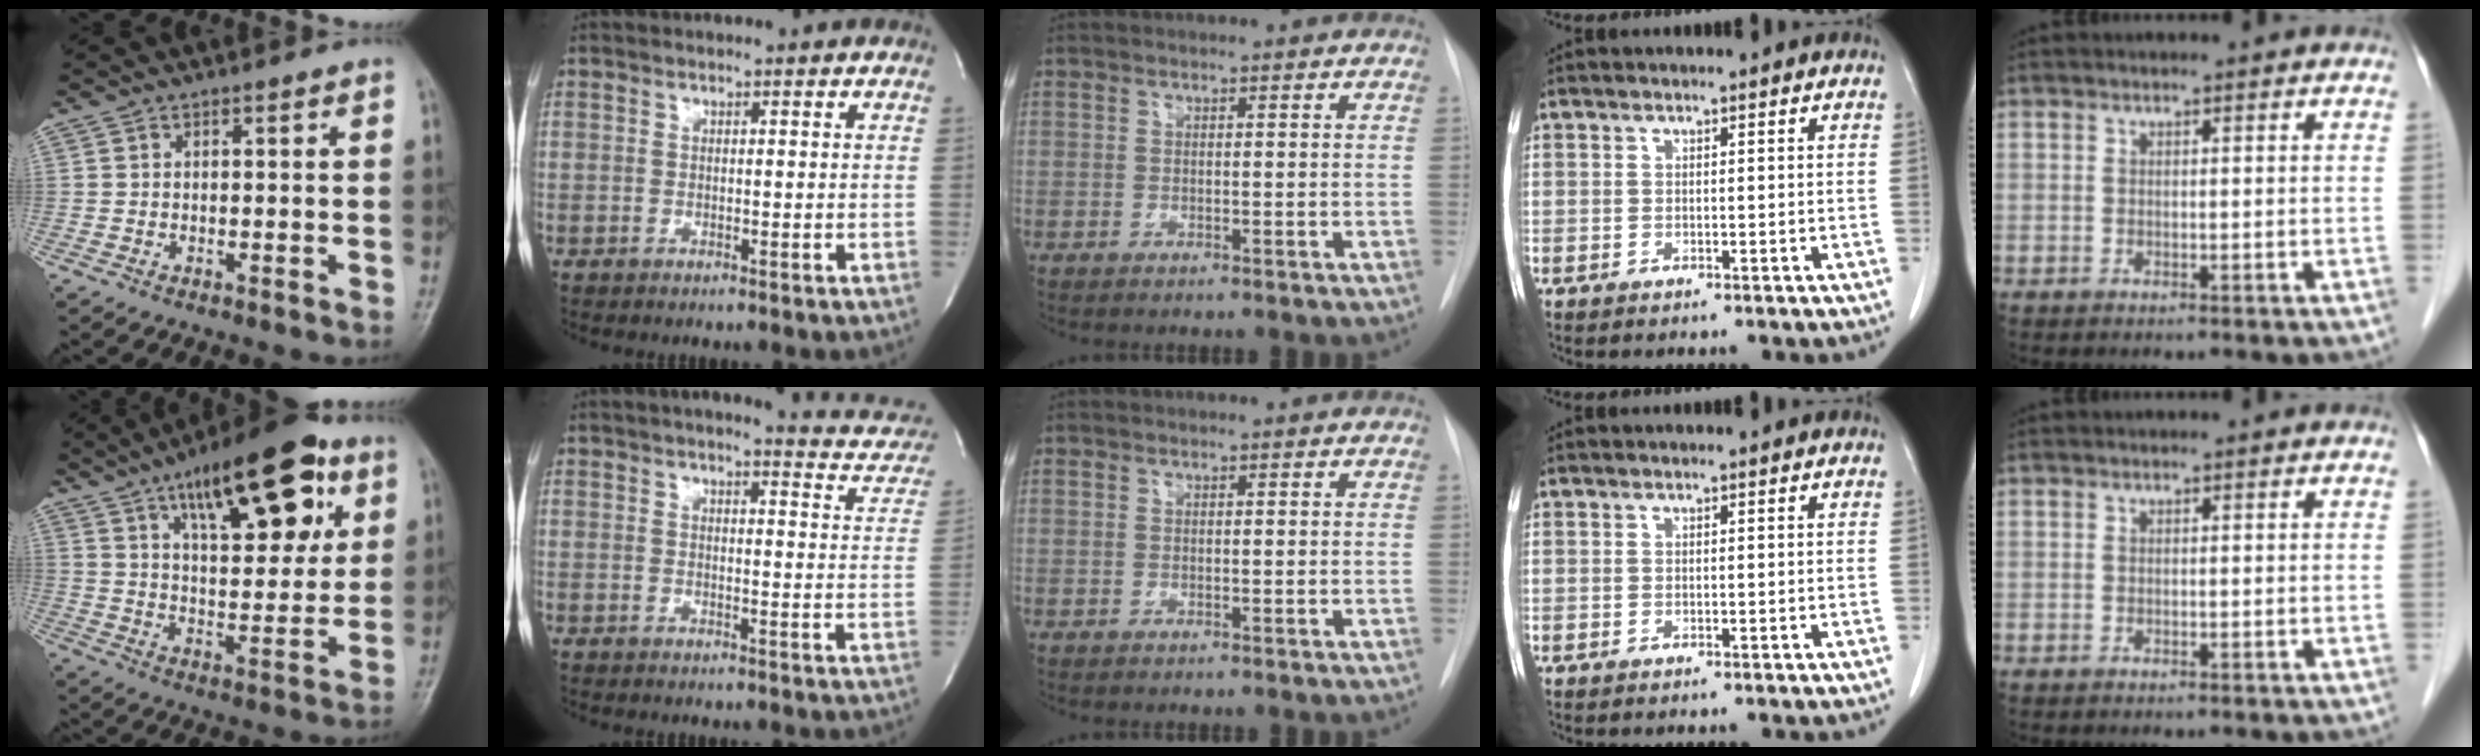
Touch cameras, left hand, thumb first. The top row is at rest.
{"thumb": {"total": 22.0, "force": [10.6, 8.9, 17.0], "torque": [-0.214, -0.028, 0.166]}, "index": {"total": 9.1, "force": [8.0, 1.7, 4.0], "torque": [-0.034, -0.023, 0.065]}}